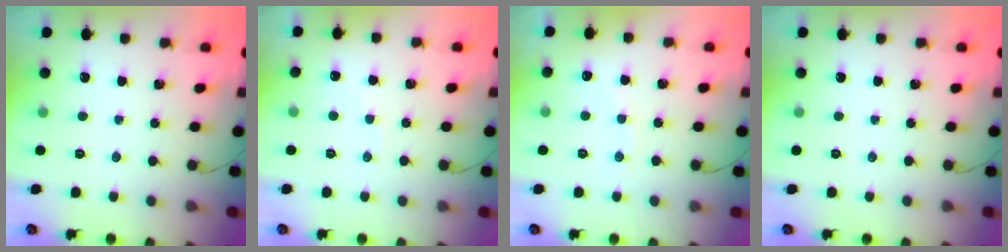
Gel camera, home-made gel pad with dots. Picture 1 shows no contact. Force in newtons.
{"total": 4.9, "press": 4.9, "slide": 0.8}
{"total": 6.5, "press": 6.4, "slide": 1.4}
{"total": 0.0}